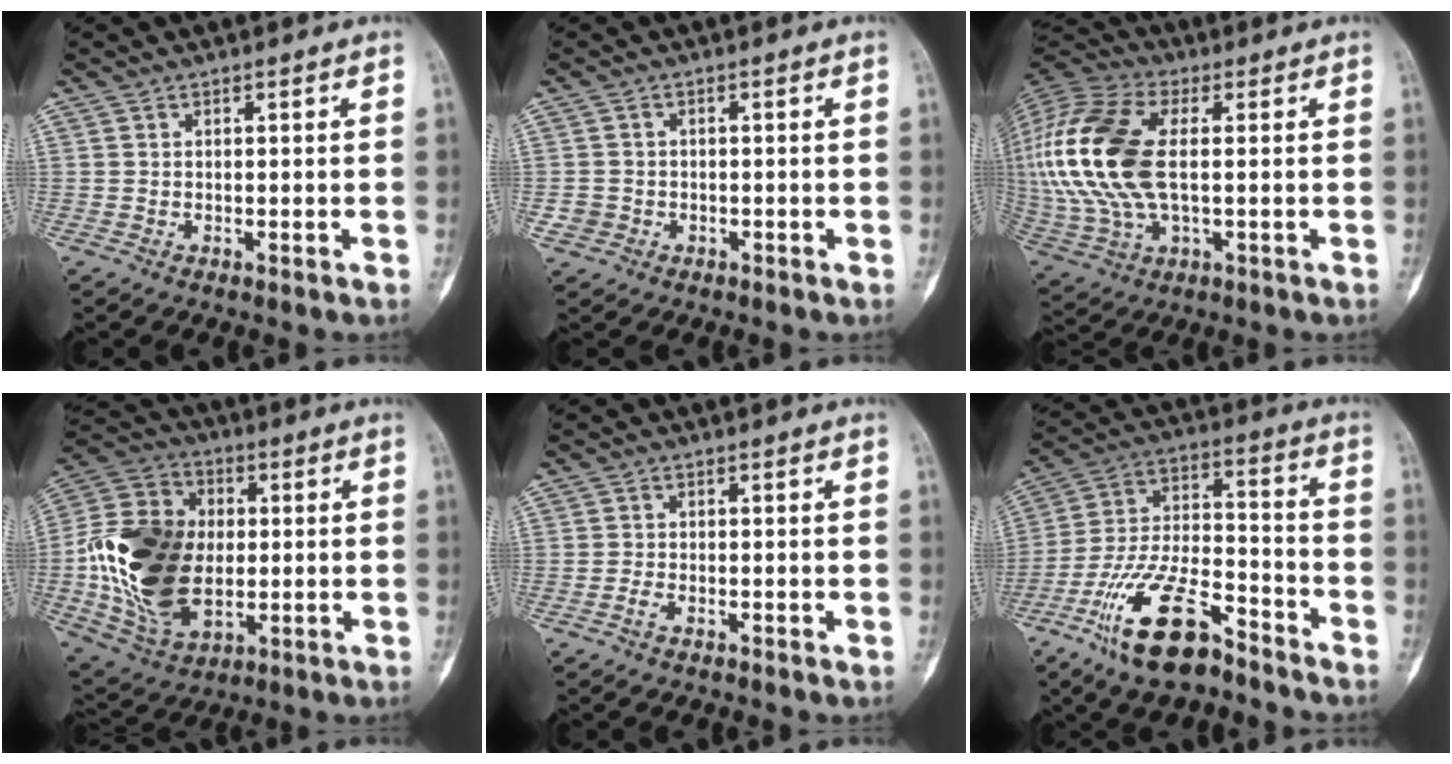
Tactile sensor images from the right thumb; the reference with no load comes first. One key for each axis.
{"total": 2.6, "fx": -0.9, "fy": 2.4, "fz": 0.5, "tx": -0.003, "ty": 0.008, "tz": -0.016}
{"total": 22.4, "fx": 1.2, "fy": 12.2, "fz": 18.8, "tx": -0.421, "ty": 0.004, "tz": 0.024}
{"total": 22.8, "fx": -1.1, "fy": 15.2, "fz": 16.9, "tx": -0.319, "ty": 0.001, "tz": -0.011}
{"total": 1.4, "fx": -0.9, "fy": 0.6, "fz": 0.8, "tx": -0.021, "ty": 0.003, "tz": -0.020}
{"total": 17.3, "fx": -11.2, "fy": 6.5, "fz": 11.4, "tx": -0.213, "ty": 0.072, "tz": -0.209}